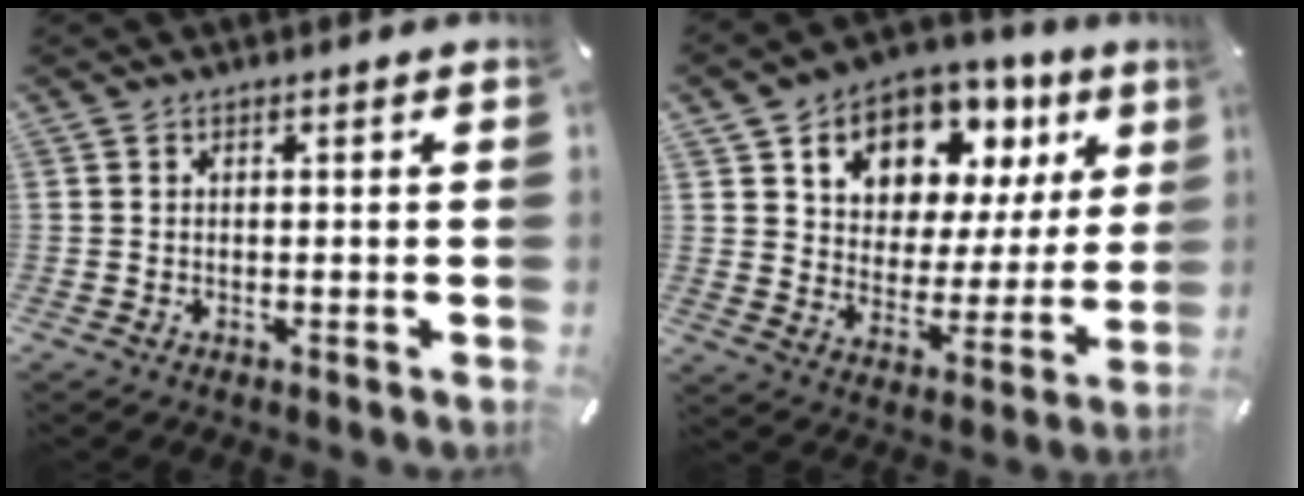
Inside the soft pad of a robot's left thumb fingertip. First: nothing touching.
{"total": 10.8, "force": [6.8, 7.7, 3.3], "torque": [-0.056, -0.059, 0.120]}